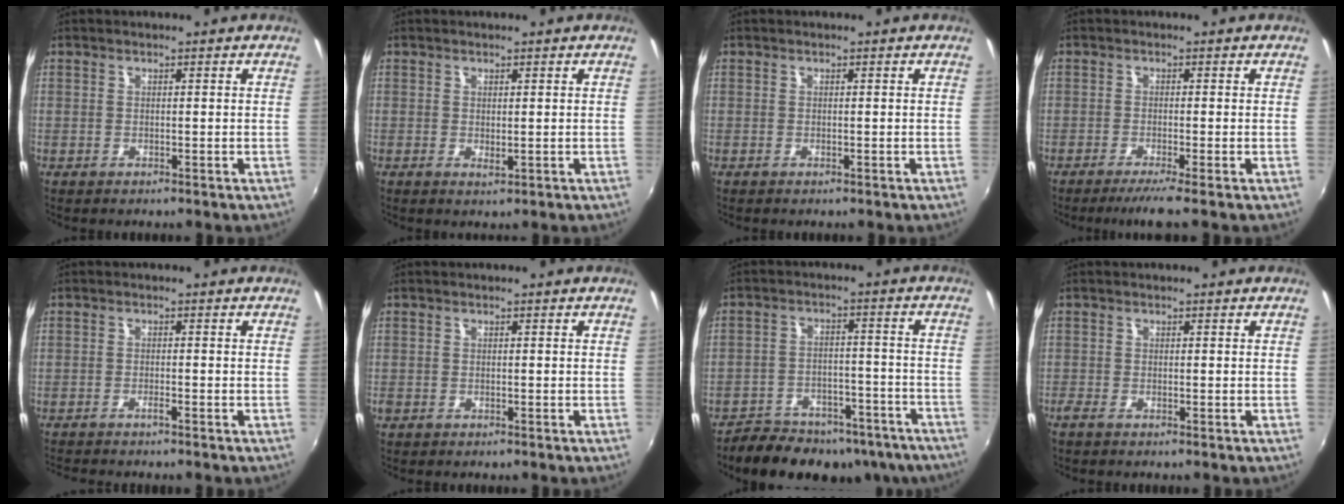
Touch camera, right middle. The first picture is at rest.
{"total": 0.9, "force": [0.1, 0.3, 0.8], "torque": [-0.013, -0.001, 0.004]}
{"total": 0.0}
{"total": 3.4, "force": [-2.5, -0.8, 2.1], "torque": [-0.046, -0.012, -0.047]}
{"total": 2.4, "force": [-2.2, -0.1, 1.0], "torque": [-0.029, -0.005, -0.043]}
{"total": 0.9, "force": [-0.6, 0.6, 0.3], "torque": [-0.009, -0.004, -0.012]}
{"total": 20.3, "force": [-16.2, 8.8, 8.4], "torque": [-0.160, 0.011, -0.197]}
{"total": 1.1, "force": [-0.9, 0.1, 0.6], "torque": [-0.014, -0.005, -0.021]}